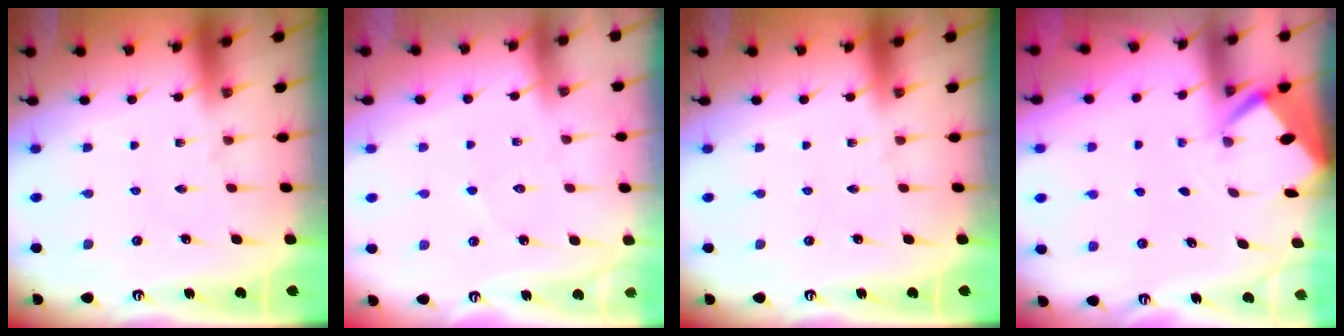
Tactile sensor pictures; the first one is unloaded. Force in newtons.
{"total": 3.7, "press": 3.7, "slide": 0.2}
{"total": 0.0}
{"total": 2.7, "press": 2.7, "slide": 0.3}